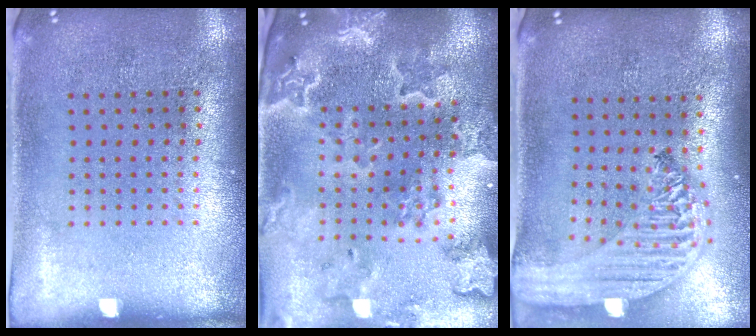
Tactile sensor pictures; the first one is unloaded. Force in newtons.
{"total": 2.9, "press": 2.7, "slide": 1.0}
{"total": 2.5, "press": 2.1, "slide": 1.4}